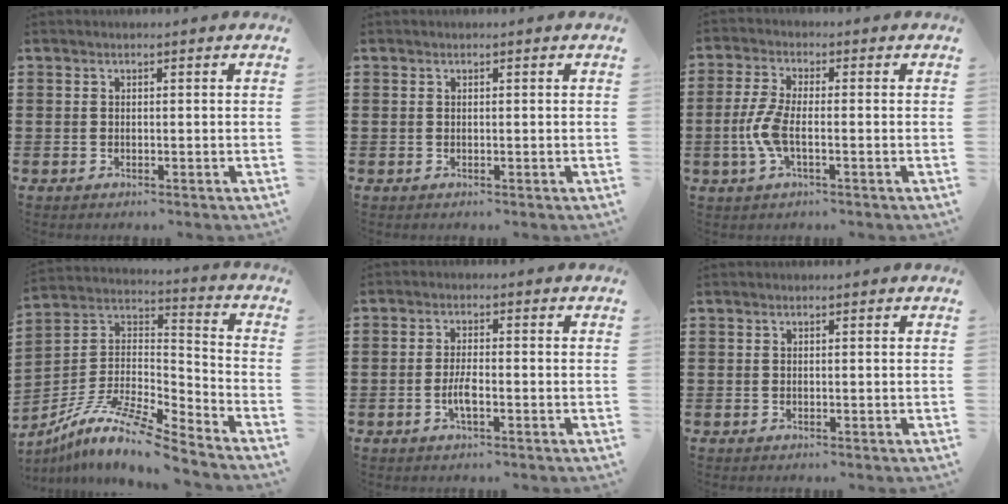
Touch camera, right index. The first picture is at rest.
{"total": 0.0}
{"total": 5.3, "force": [-1.3, 2.0, 4.7], "torque": [-0.125, -0.010, -0.035]}
{"total": 11.1, "force": [-9.2, 1.4, 6.1], "torque": [-0.125, 0.007, -0.186]}
{"total": 3.1, "force": [-1.3, 0.6, 2.7], "torque": [-0.062, -0.004, -0.028]}
{"total": 0.0}